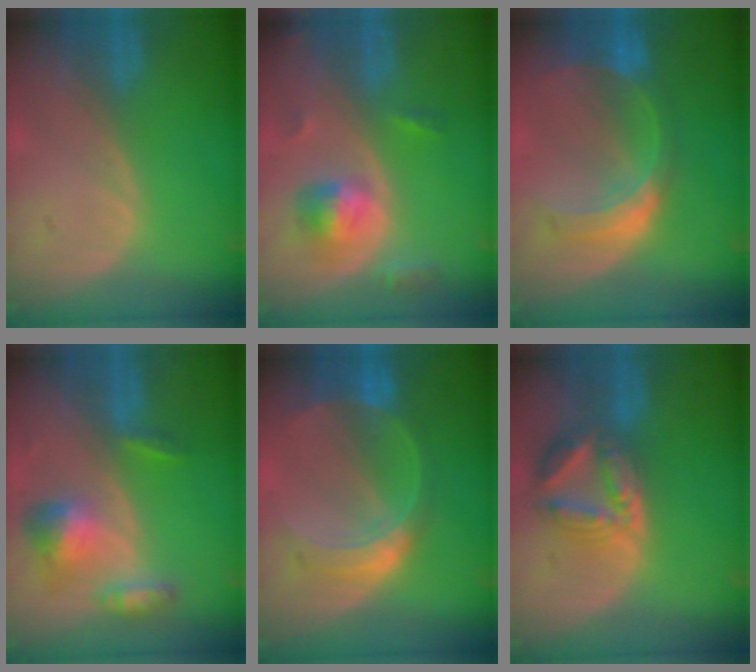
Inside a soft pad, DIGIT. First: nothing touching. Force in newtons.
{"total": 5.6, "press": 5.2, "slide": 2.0}
{"total": 7.6, "press": 6.7, "slide": 3.6}
{"total": 6.5, "press": 6.0, "slide": 2.4}
{"total": 7.6, "press": 6.7, "slide": 3.5}
{"total": 8.0, "press": 7.0, "slide": 3.8}